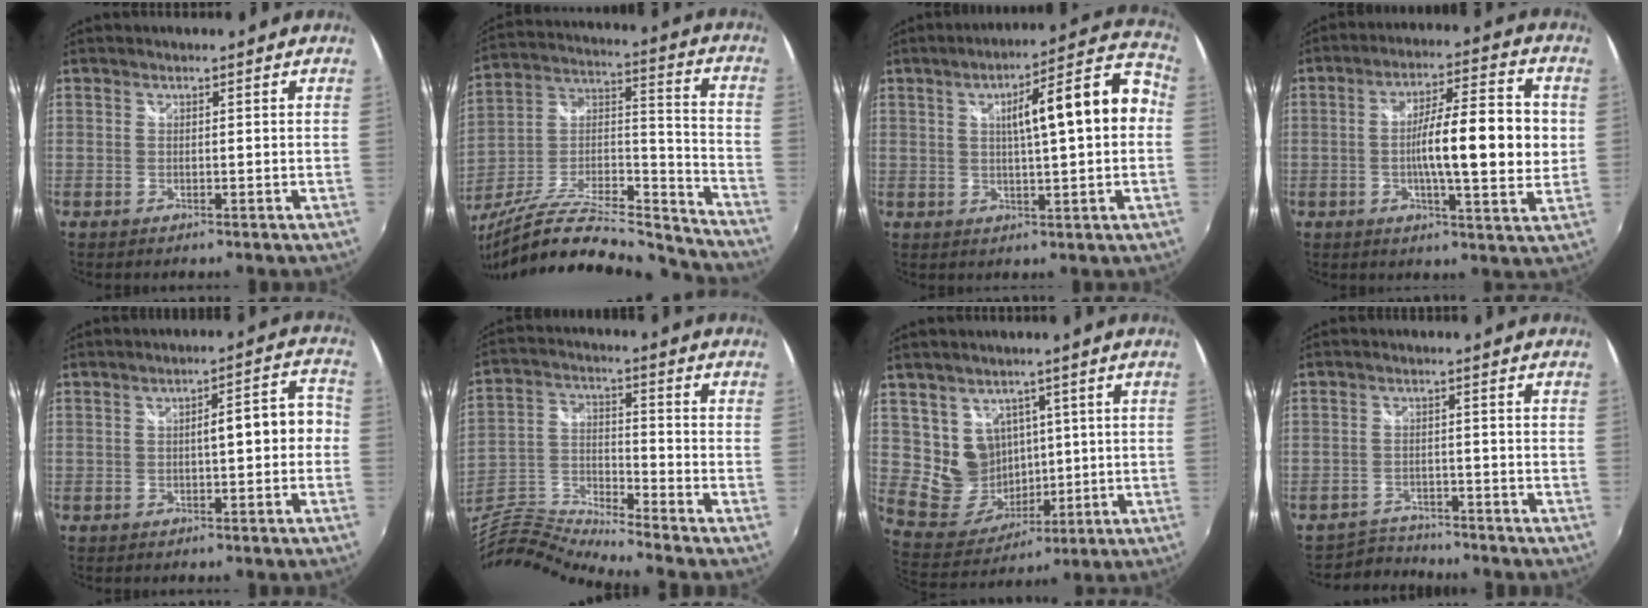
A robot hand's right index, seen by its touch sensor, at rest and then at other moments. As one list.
[{"total": 26.7, "force": [-23.5, 5.2, 11.6], "torque": [-0.193, -0.008, -0.382]}, {"total": 13.6, "force": [1.7, 2.3, 13.3], "torque": [-0.181, 0.038, 0.033]}, {"total": 13.9, "force": [0.0, 2.4, 13.7], "torque": [-0.225, 0.002, -0.002]}, {"total": 6.3, "force": [-1.0, 1.5, 6.0], "torque": [-0.083, 0.023, -0.003]}, {"total": 10.7, "force": [-9.8, 0.2, 4.5], "torque": [-0.106, -0.002, -0.206]}, {"total": 10.2, "force": [3.4, 9.4, 2.3], "torque": [-0.058, 0.004, 0.086]}, {"total": 4.8, "force": [-4.5, 1.4, -0.5], "torque": [-0.004, 0.008, -0.078]}]